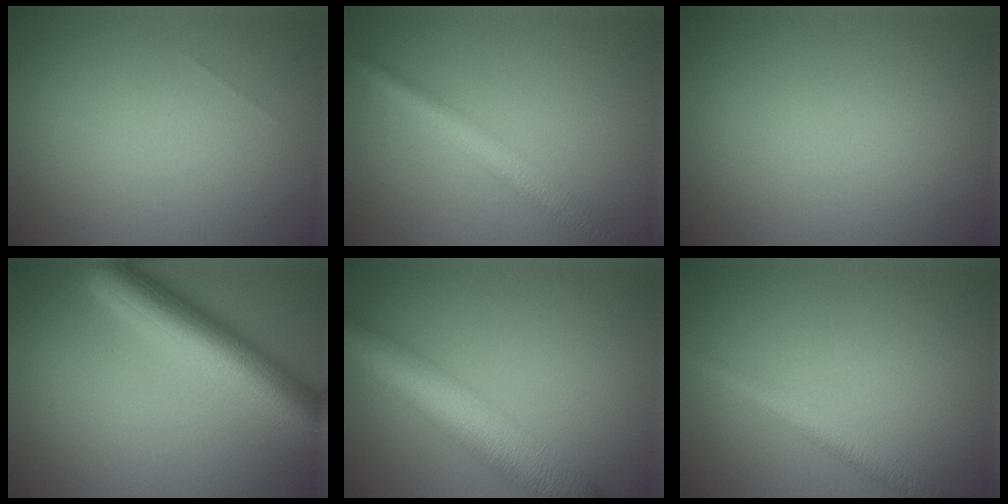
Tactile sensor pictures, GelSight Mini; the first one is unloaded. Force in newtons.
{"total": 3.4, "press": 3.4, "slide": 0.1}
{"total": 0.0}
{"total": 8.3, "press": 8.3, "slide": 0.2}
{"total": 8.6, "press": 8.6, "slide": 0.3}
{"total": 2.4, "press": 2.4, "slide": 0.1}